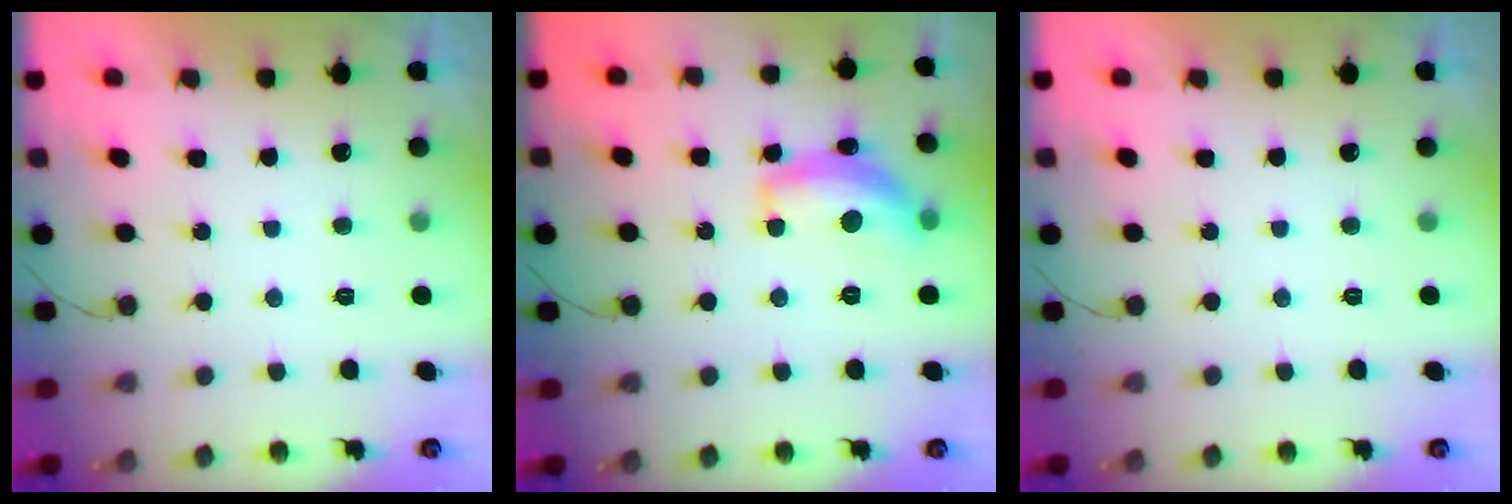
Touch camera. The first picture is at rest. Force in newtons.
{"total": 13.7, "press": 13.6, "slide": 0.8}
{"total": 0.0}